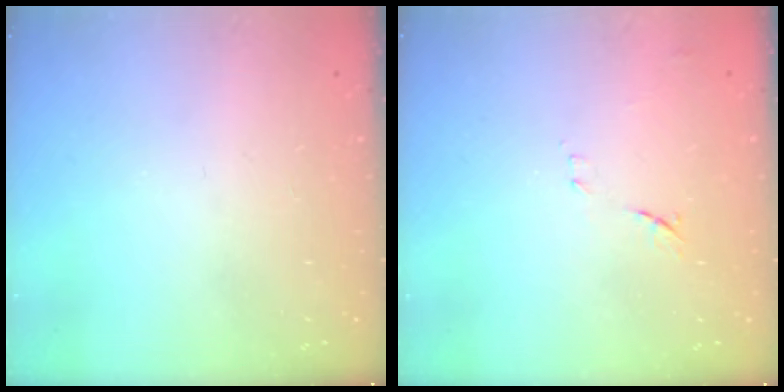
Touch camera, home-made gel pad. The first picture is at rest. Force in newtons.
{"total": 7.5, "press": 7.5, "slide": 0.8}